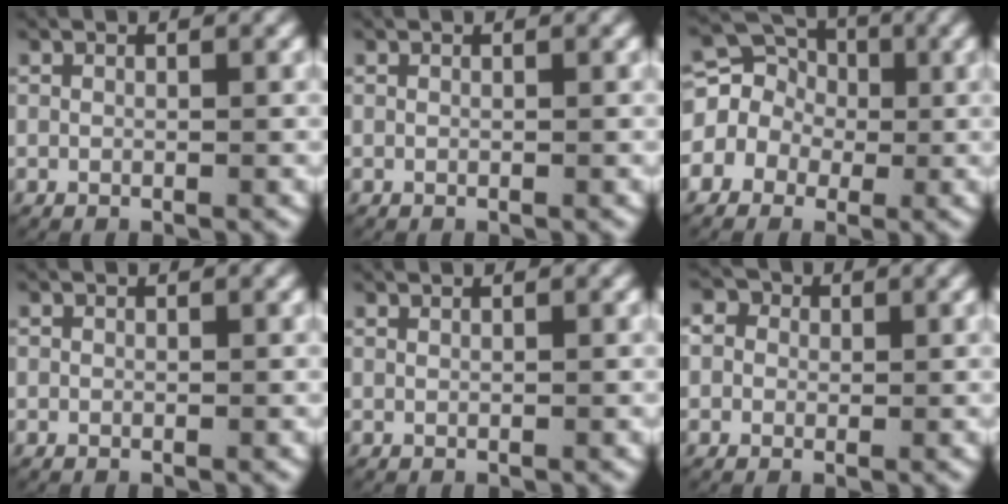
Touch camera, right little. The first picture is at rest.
{"total": 0.0}
{"total": 12.6, "force": [1.5, 10.9, 6.0], "torque": [-0.131, -0.011, 0.015]}
{"total": 0.0}
{"total": 0.0}
{"total": 4.0, "force": [1.2, 3.4, 1.7], "torque": [-0.037, 0.016, 0.002]}